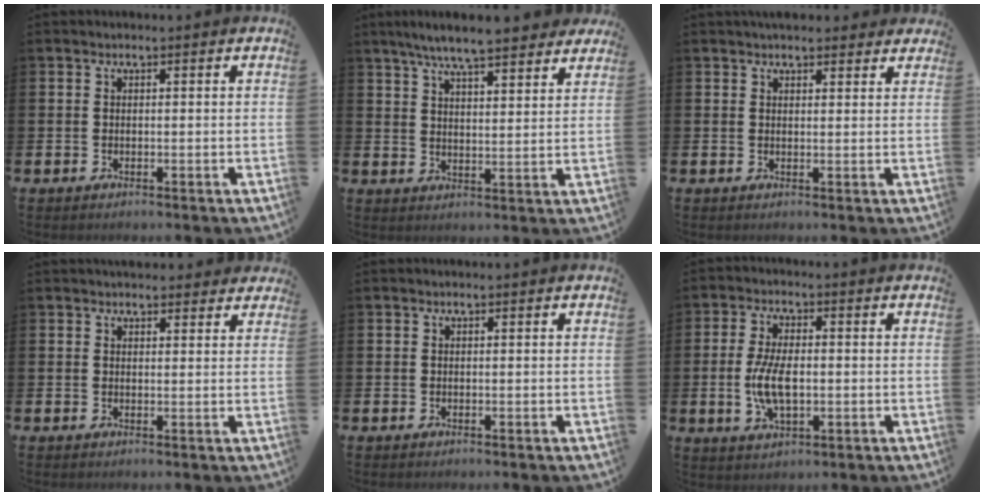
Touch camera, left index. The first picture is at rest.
{"total": 7.3, "force": [6.8, 0.8, 2.7], "torque": [-0.066, -0.028, 0.120]}
{"total": 2.9, "force": [2.7, 1.0, 0.2], "torque": [0.006, -0.011, 0.047]}
{"total": 2.7, "force": [2.6, 0.8, 0.0], "torque": [0.018, -0.015, 0.044]}
{"total": 0.0}
{"total": 6.7, "force": [-0.4, 3.1, 5.9], "torque": [-0.126, 0.000, -0.012]}